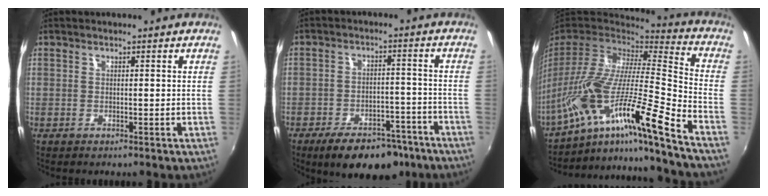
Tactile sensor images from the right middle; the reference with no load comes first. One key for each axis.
{"total": 13.2, "fx": -9.6, "fy": 6.2, "fz": 6.7, "tx": -0.125, "ty": 0.007, "tz": -0.129}
{"total": 23.2, "fx": -15.9, "fy": -0.1, "fz": 16.9, "tx": -0.260, "ty": -0.054, "tz": -0.281}